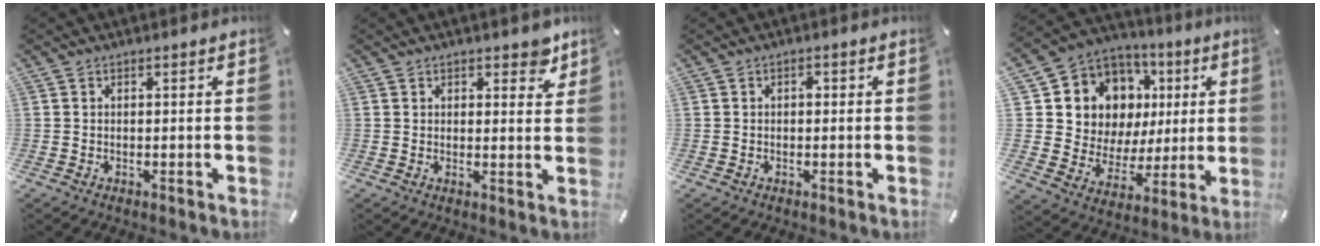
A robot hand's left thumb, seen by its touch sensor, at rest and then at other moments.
{"total": 3.9, "force": [2.6, 2.4, 1.6], "torque": [-0.007, -0.007, 0.042]}
{"total": 0.8, "force": [0.0, 0.6, 0.5], "torque": [-0.012, 0.005, -0.003]}
{"total": 11.5, "force": [4.3, 10.5, 1.8], "torque": [-0.039, -0.052, 0.099]}